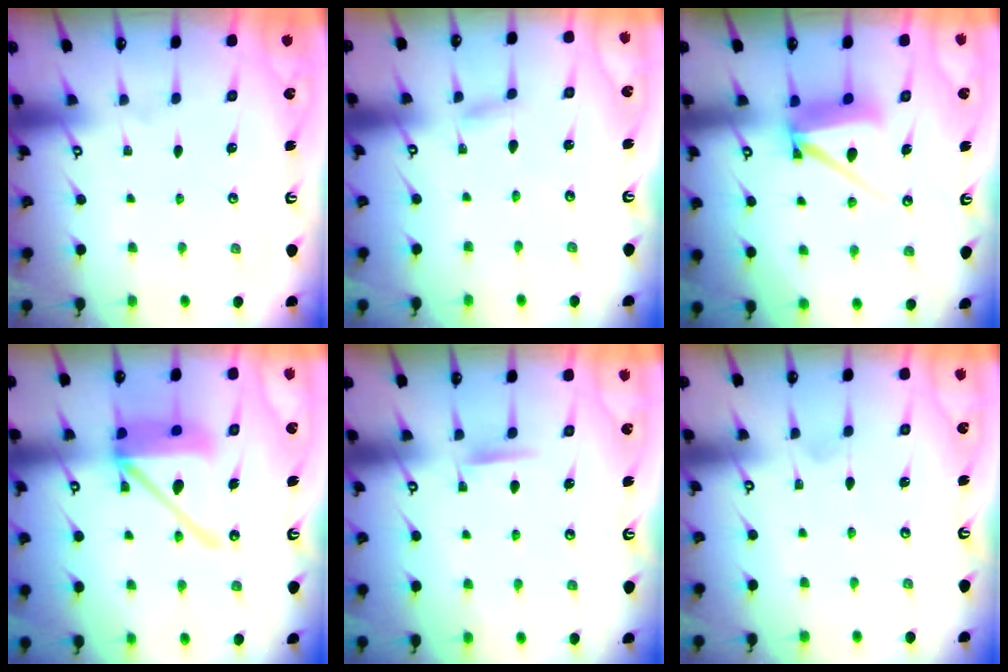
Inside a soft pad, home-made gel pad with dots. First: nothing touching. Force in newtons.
{"total": 2.3, "press": 2.3, "slide": 0.2}
{"total": 8.7, "press": 8.7, "slide": 1.0}
{"total": 14.8, "press": 14.6, "slide": 2.4}
{"total": 5.6, "press": 5.6, "slide": 0.6}
{"total": 2.5, "press": 2.5, "slide": 0.4}